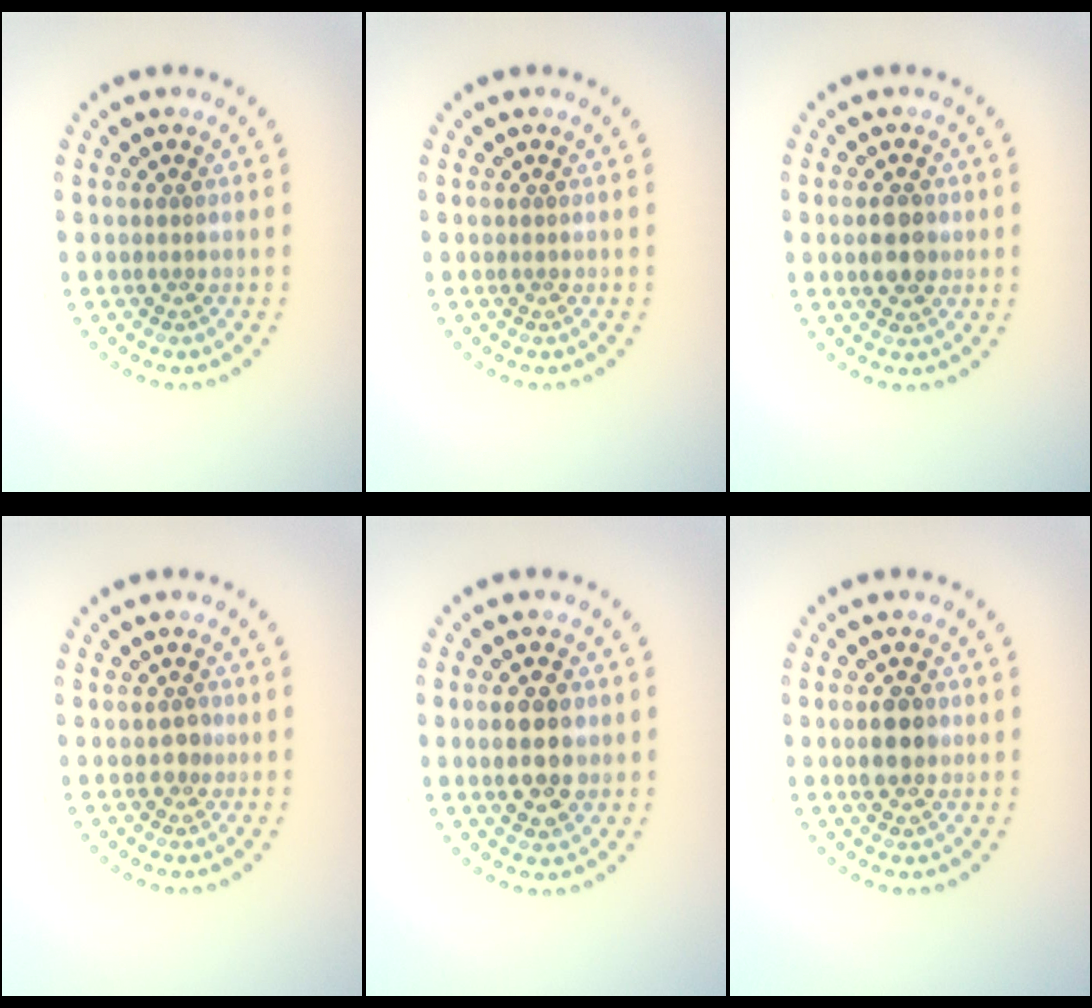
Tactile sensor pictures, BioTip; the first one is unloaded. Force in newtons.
{"total": 0.0}
{"total": 2.6, "press": 2.6, "slide": 0.3}
{"total": 1.1, "press": 1.0, "slide": 0.5}
{"total": 4.5, "press": 4.5, "slide": 0.0}
{"total": 3.0, "press": 3.0, "slide": 0.1}